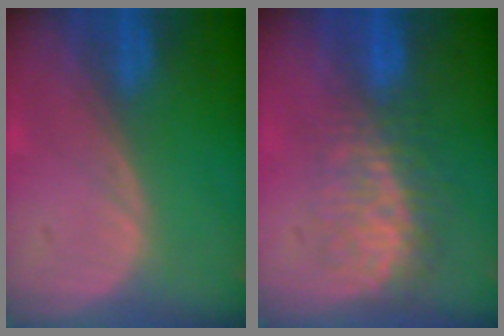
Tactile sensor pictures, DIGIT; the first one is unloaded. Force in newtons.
{"total": 8.0, "press": 7.2, "slide": 3.5}